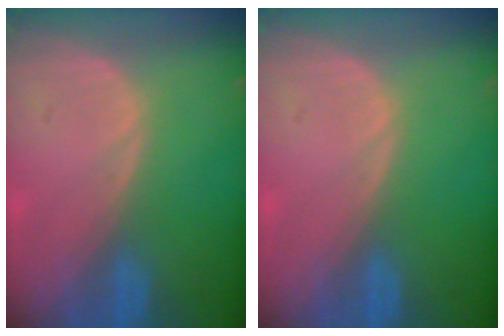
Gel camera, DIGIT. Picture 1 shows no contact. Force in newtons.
{"total": 0.0}